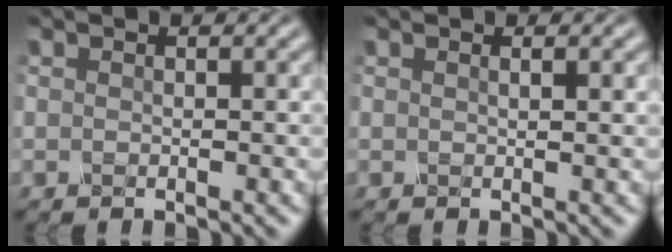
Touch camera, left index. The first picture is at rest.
{"total": 0.8, "force": [0.4, 0.2, 0.6], "torque": [-0.003, 0.002, 0.004]}